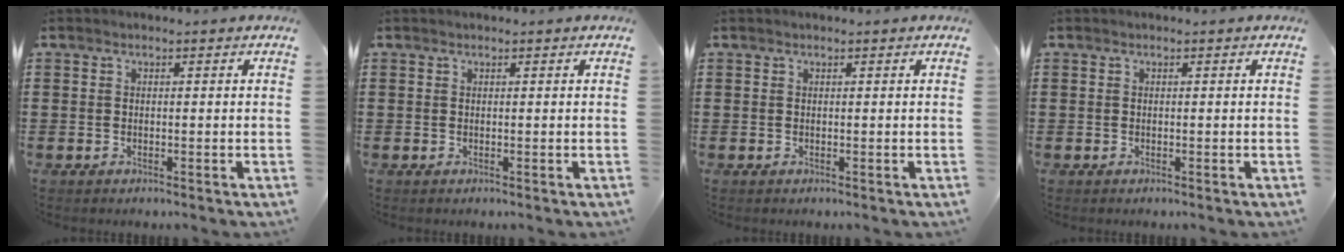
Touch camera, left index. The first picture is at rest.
{"total": 0.0}
{"total": 0.0}
{"total": 0.0}